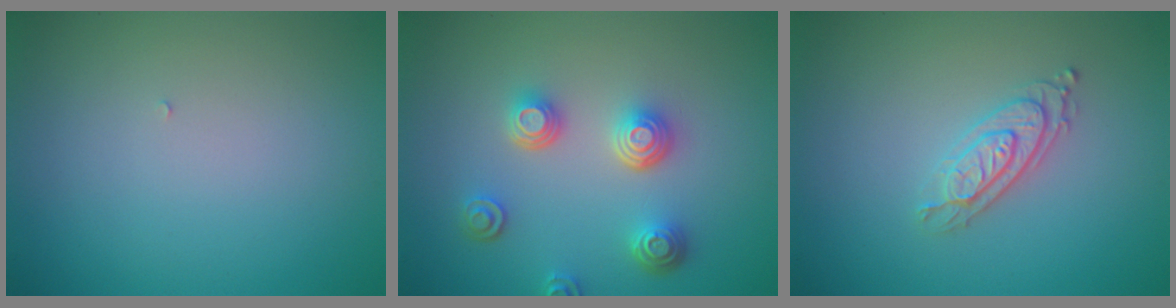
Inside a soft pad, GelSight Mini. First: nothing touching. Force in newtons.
{"total": 3.9, "press": 3.3, "slide": 2.2}
{"total": 2.6, "press": 2.3, "slide": 1.3}